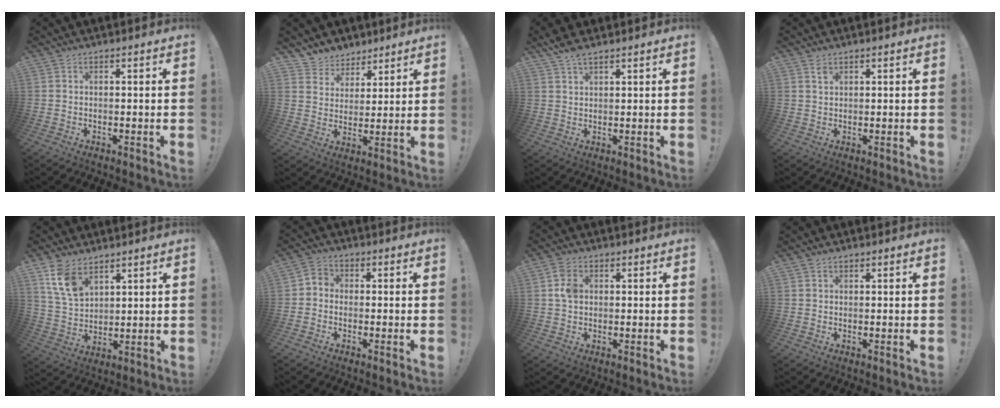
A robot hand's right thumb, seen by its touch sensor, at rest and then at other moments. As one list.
[{"total": 7.0, "force": [5.0, 4.9, 0.0], "torque": [0.001, -0.049, 0.099]}, {"total": 4.2, "force": [3.3, 1.1, 2.4], "torque": [-0.042, -0.016, 0.059]}, {"total": 1.4, "force": [1.0, 0.7, 0.6], "torque": [-0.002, -0.006, 0.018]}, {"total": 9.7, "force": [6.3, 5.6, 4.9], "torque": [-0.095, -0.026, 0.126]}, {"total": 3.5, "force": [-1.8, 2.5, 1.6], "torque": [-0.035, 0.014, -0.034]}, {"total": 5.2, "force": [0.8, 3.6, 3.6], "torque": [-0.066, 0.006, 0.015]}, {"total": 0.8, "force": [0.5, 0.5, 0.2], "torque": [0.001, -0.001, 0.009]}]